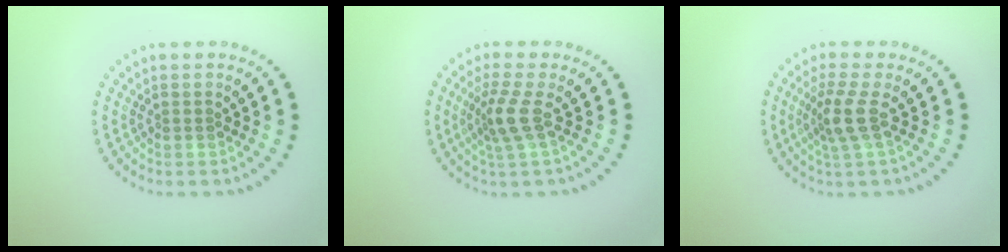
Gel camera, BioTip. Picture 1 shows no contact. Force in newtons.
{"total": 2.8, "press": 2.1, "slide": 1.9}
{"total": 2.8, "press": 2.2, "slide": 1.8}